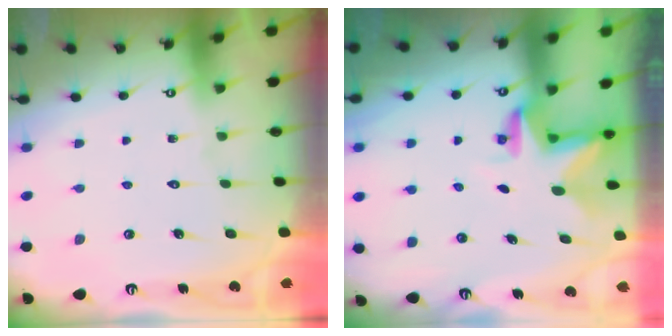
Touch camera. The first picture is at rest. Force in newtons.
{"total": 3.2, "press": 3.2, "slide": 0.2}